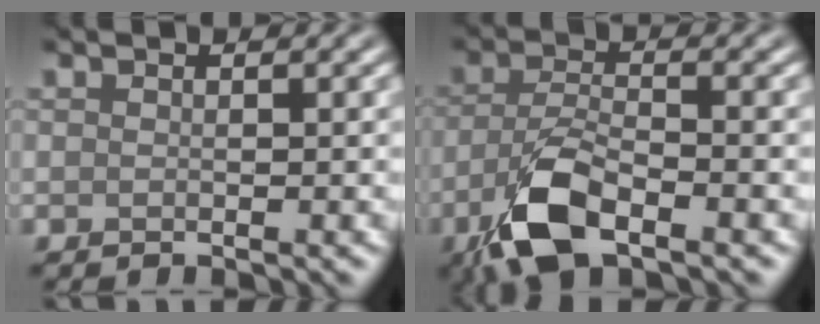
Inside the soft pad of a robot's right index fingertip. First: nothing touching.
{"total": 6.2, "force": [-3.3, 2.5, 4.7], "torque": [-0.105, -0.010, -0.072]}